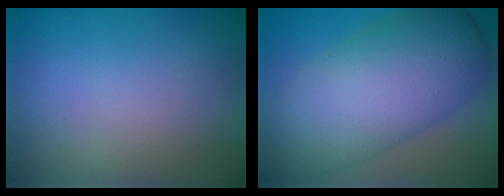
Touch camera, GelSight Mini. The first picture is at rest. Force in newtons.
{"total": 10.1, "press": 10.1, "slide": 0.3}